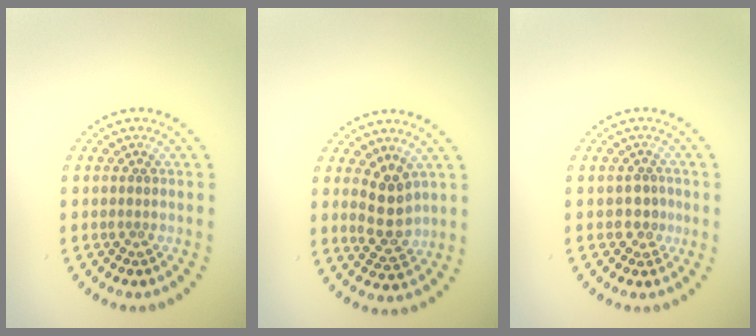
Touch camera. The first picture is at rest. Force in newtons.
{"total": 3.2, "press": 3.0, "slide": 1.1}
{"total": 1.4, "press": 1.2, "slide": 0.7}